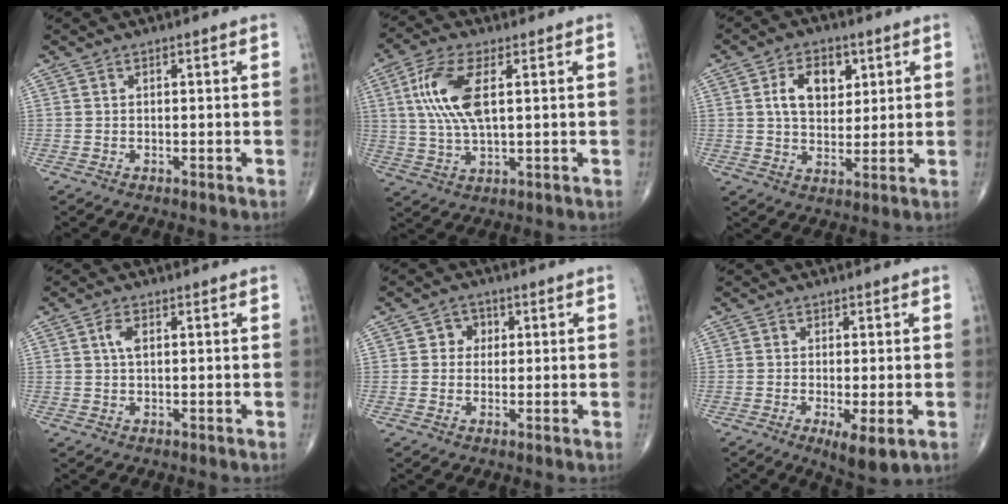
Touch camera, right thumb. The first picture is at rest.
{"total": 11.1, "force": [2.6, 4.6, 9.8], "torque": [-0.218, 0.000, 0.053]}
{"total": 9.0, "force": [2.9, 5.9, 6.2], "torque": [-0.075, -0.010, 0.049]}
{"total": 2.6, "force": [0.7, 1.3, 2.1], "torque": [-0.042, 0.004, 0.012]}
{"total": 3.2, "force": [0.6, 2.9, 1.1], "torque": [0.007, 0.004, 0.002]}
{"total": 6.0, "force": [-2.0, 1.6, 5.4], "torque": [-0.091, -0.018, -0.030]}